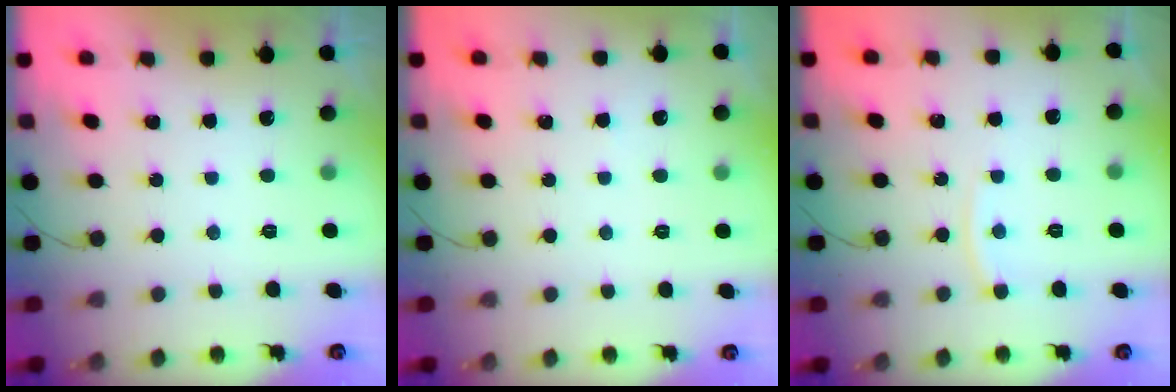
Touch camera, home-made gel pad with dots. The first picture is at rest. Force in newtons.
{"total": 1.1, "press": 1.1, "slide": 0.2}
{"total": 4.1, "press": 4.0, "slide": 0.6}